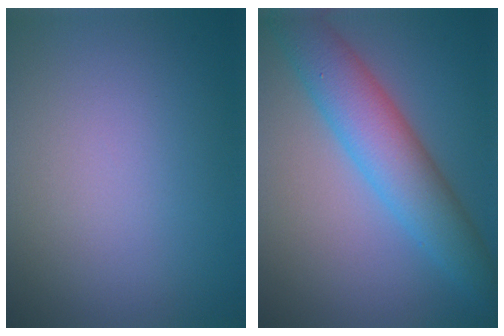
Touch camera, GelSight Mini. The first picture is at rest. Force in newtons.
{"total": 6.4, "press": 6.4, "slide": 0.2}